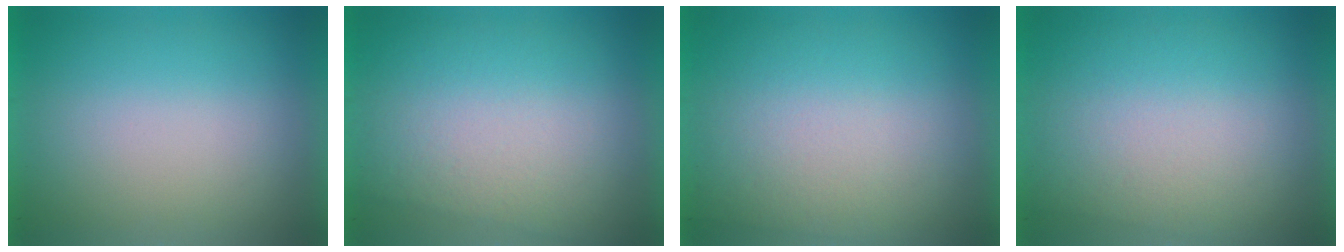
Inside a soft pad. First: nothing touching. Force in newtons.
{"total": 3.0}
{"total": 2.8}
{"total": 2.6}